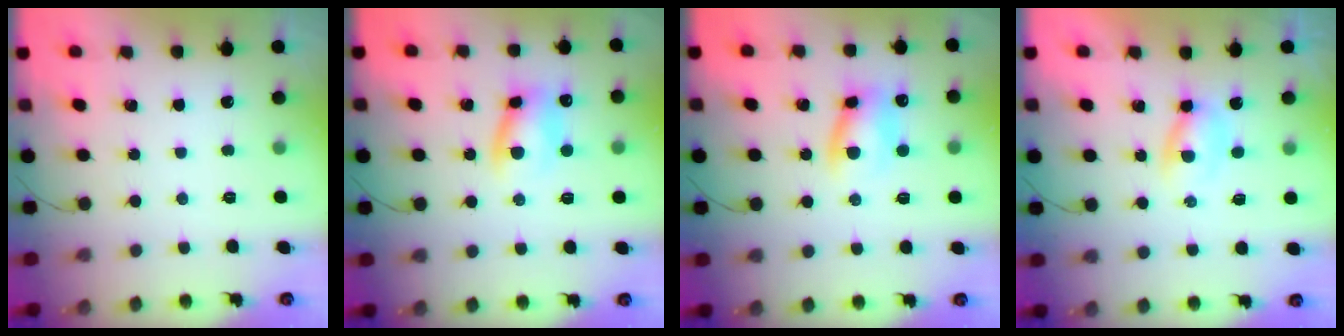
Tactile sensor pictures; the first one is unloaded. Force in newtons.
{"total": 9.0, "press": 8.9, "slide": 1.4}
{"total": 9.0, "press": 8.9, "slide": 1.4}
{"total": 2.2, "press": 2.0, "slide": 1.0}